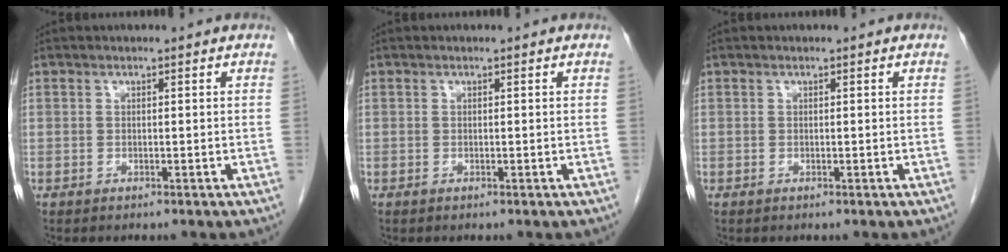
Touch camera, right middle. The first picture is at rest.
{"total": 0.0}
{"total": 0.0}